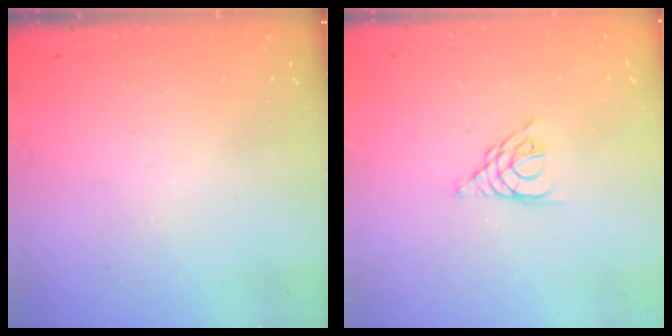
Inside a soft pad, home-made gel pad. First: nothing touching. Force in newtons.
{"total": 3.3, "press": 3.2, "slide": 0.5}